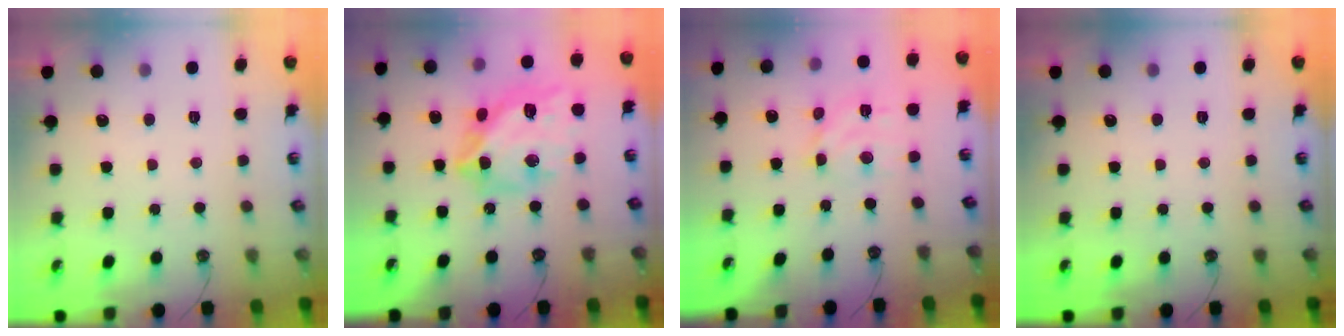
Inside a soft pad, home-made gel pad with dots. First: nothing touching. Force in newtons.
{"total": 19.8, "press": 19.7, "slide": 2.0}
{"total": 8.0, "press": 8.0, "slide": 0.5}
{"total": 0.0}